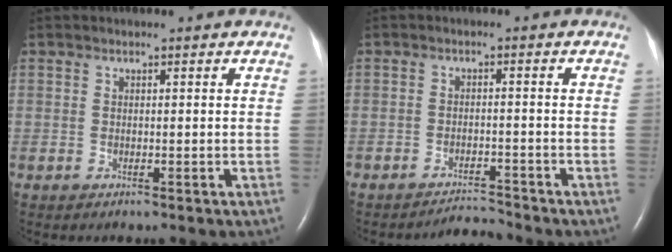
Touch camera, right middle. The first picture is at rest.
{"total": 2.9, "force": [-2.8, -0.5, -0.6], "torque": [0.006, -0.010, -0.042]}